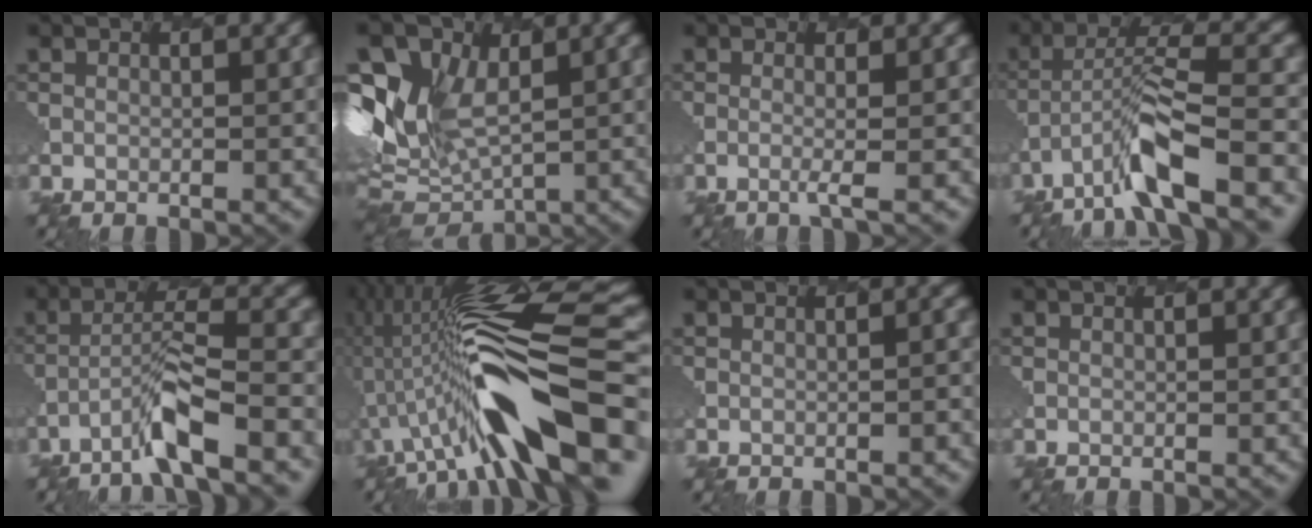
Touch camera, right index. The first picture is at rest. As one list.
[{"total": 7.9, "force": [3.5, 5.5, 4.4], "torque": [-0.108, 0.016, 0.048]}, {"total": 1.7, "force": [0.5, -1.6, -0.1], "torque": [-0.010, 0.017, -0.016]}, {"total": 5.1, "force": [-4.3, -0.8, 2.5], "torque": [-0.084, 0.033, -0.110]}, {"total": 4.3, "force": [-3.8, -1.3, 1.6], "torque": [-0.062, 0.032, -0.101]}, {"total": 10.8, "force": [-1.1, 2.2, 10.5], "torque": [-0.226, 0.052, -0.055]}, {"total": 1.8, "force": [-0.4, 0.5, 1.7], "torque": [-0.003, 0.009, -0.004]}, {"total": 0.0}]